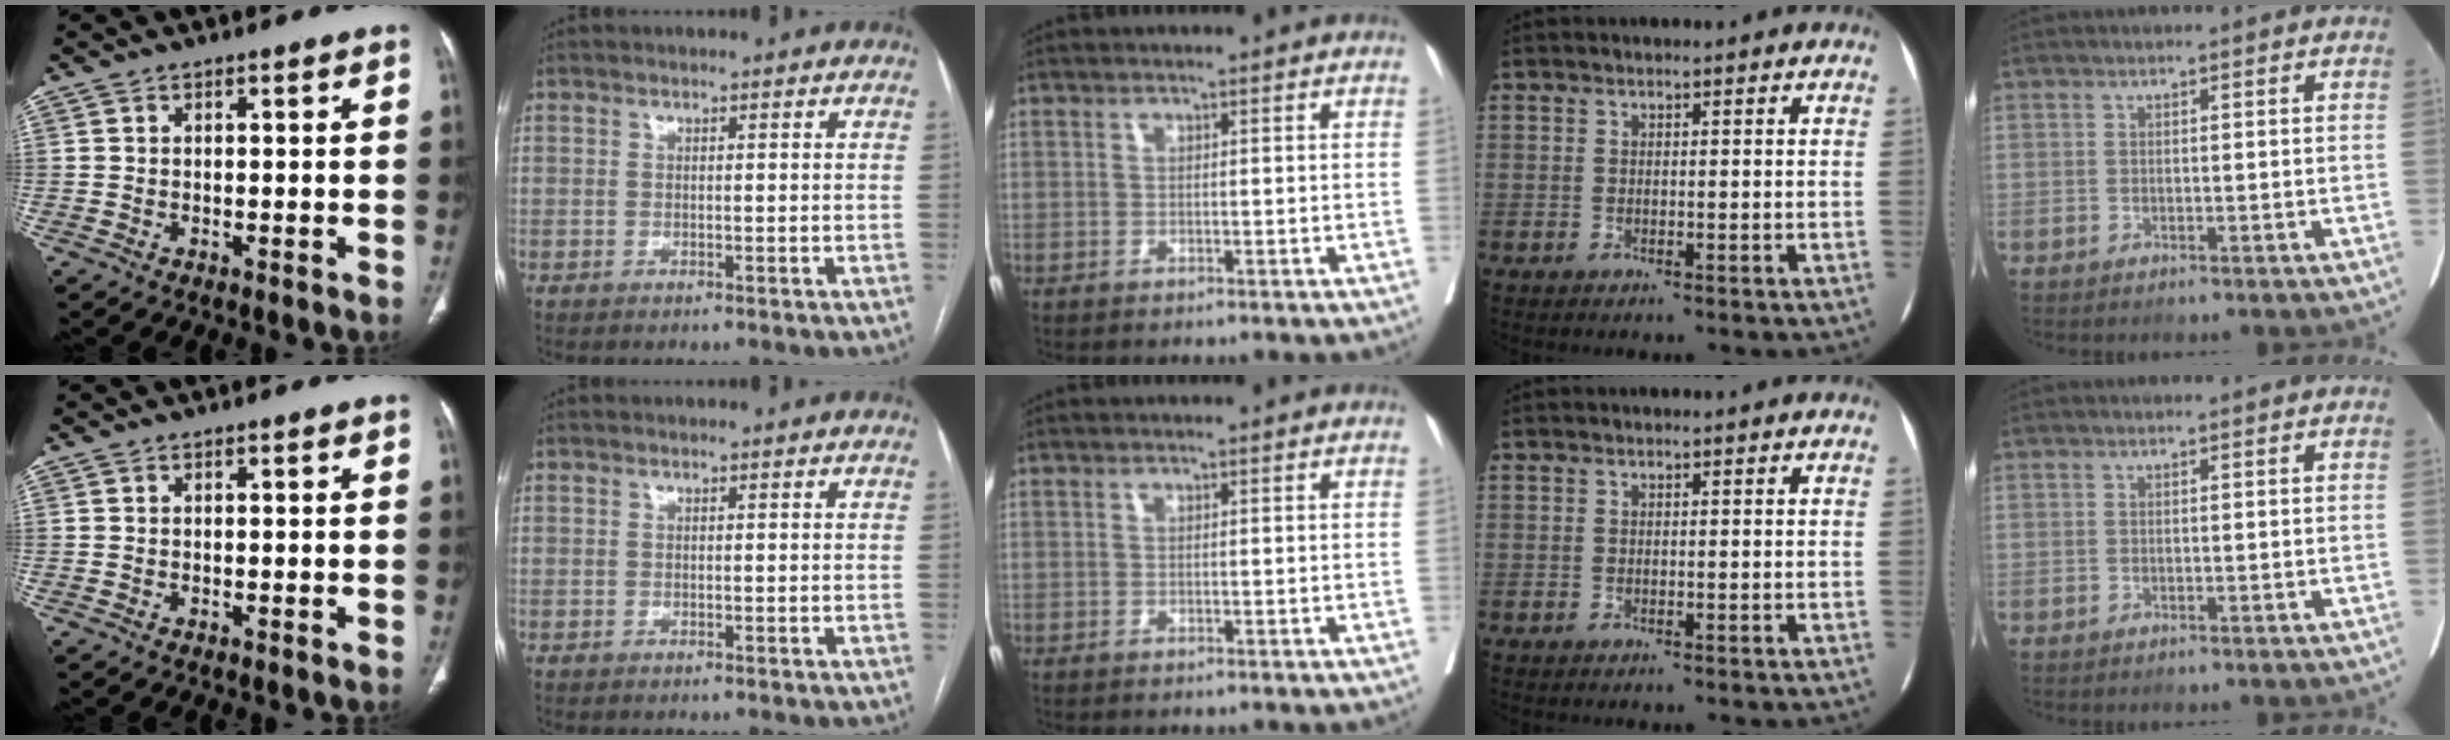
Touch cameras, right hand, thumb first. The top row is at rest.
{}